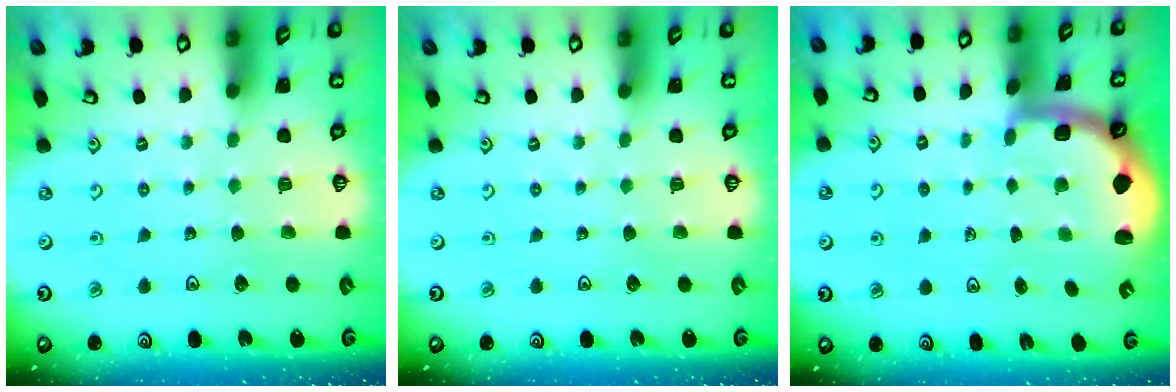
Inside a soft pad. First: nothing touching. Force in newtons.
{"total": 0.0}
{"total": 1.7, "press": 1.7, "slide": 0.3}